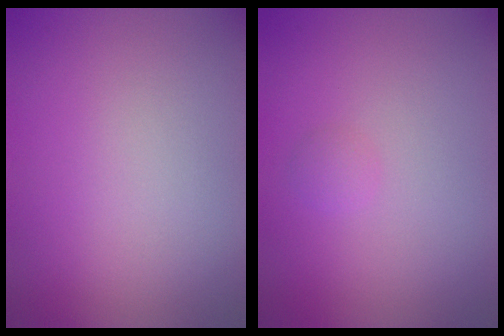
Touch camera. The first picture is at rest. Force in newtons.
{"total": 0.7, "press": 0.7, "slide": 0.1}